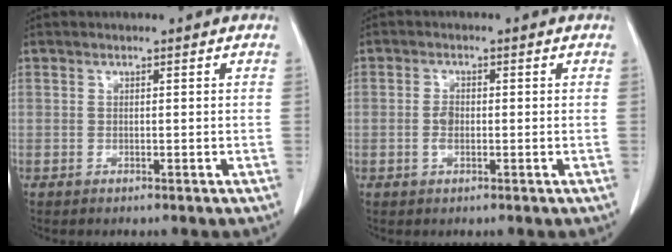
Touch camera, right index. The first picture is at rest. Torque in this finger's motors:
{"motor_torque": [0.44, -0.19, 0.23, 0.06]}